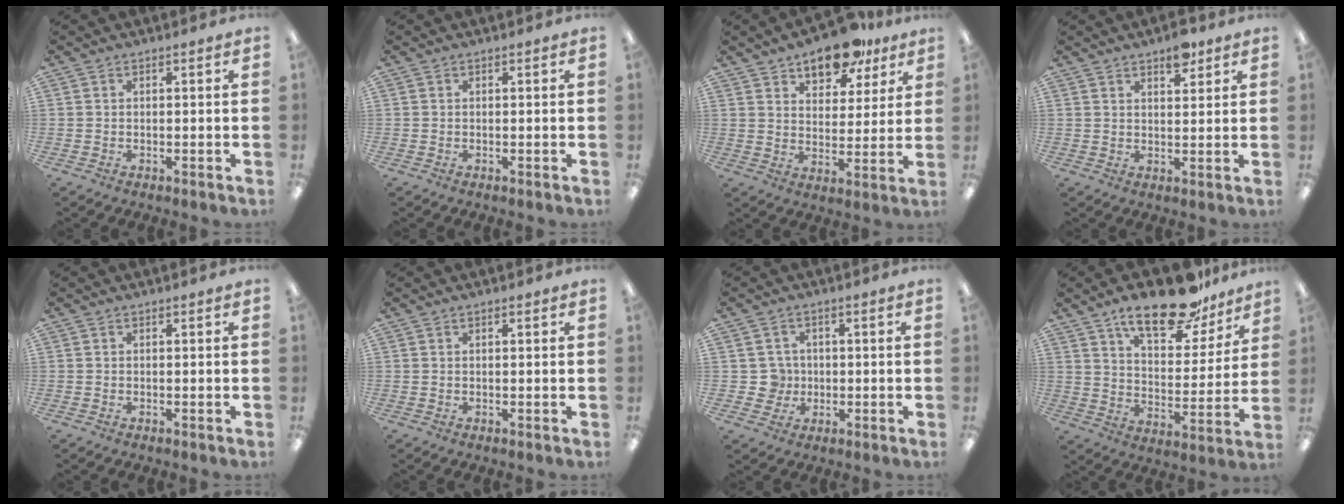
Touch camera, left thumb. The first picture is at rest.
{"total": 0.0}
{"total": 12.8, "force": [10.0, 5.8, 5.5], "torque": [-0.067, -0.061, 0.177]}
{"total": 5.3, "force": [4.0, 2.1, 2.7], "torque": [-0.020, -0.024, 0.065]}
{"total": 0.0}
{"total": 0.6, "force": [0.4, 0.1, 0.4], "torque": [-0.009, 0.002, 0.007]}
{"total": 4.5, "force": [0.0, 4.5, 0.5], "torque": [-0.004, 0.006, -0.002]}
{"total": 18.8, "force": [13.7, 7.5, 10.5], "torque": [-0.162, -0.077, 0.233]}